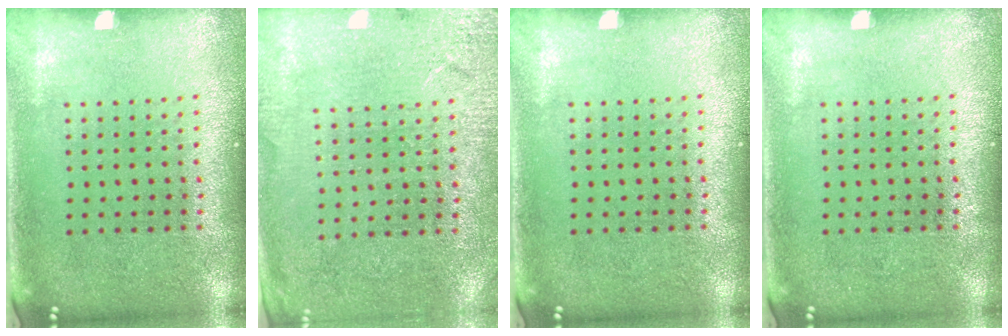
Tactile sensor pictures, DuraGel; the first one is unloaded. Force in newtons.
{"total": 2.5, "press": 2.5, "slide": 0.2}
{"total": 0.0}
{"total": 0.0}